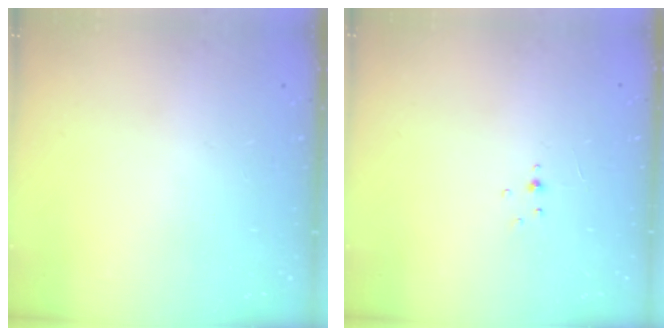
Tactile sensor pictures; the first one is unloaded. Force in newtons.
{"total": 2.9, "press": 2.8, "slide": 0.9}